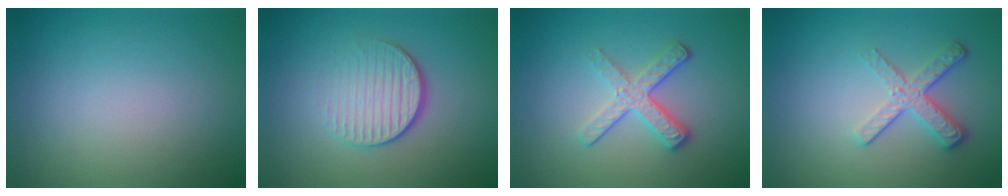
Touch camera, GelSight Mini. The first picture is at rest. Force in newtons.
{"total": 4.0, "press": 2.6, "slide": 3.1}
{"total": 3.3, "press": 2.6, "slide": 2.0}
{"total": 3.5, "press": 2.6, "slide": 2.4}